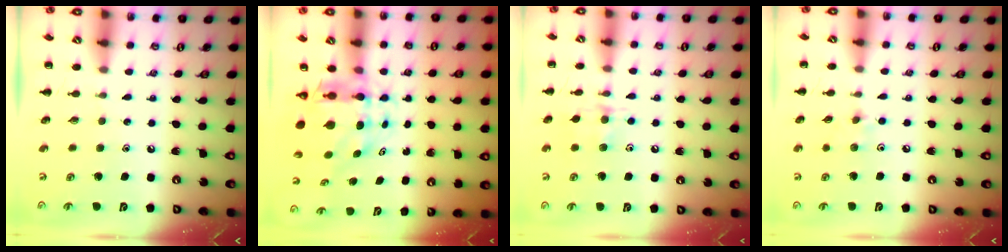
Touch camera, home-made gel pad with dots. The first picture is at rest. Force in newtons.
{"total": 7.9, "press": 7.4, "slide": 2.6}
{"total": 9.0, "press": 9.0, "slide": 0.6}
{"total": 5.5, "press": 5.2, "slide": 1.5}